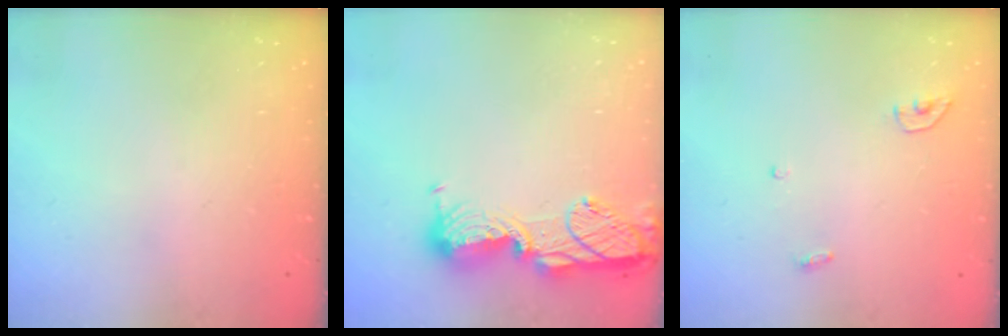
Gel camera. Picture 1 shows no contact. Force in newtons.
{"total": 16.3, "press": 15.3, "slide": 5.7}
{"total": 3.4, "press": 3.3, "slide": 0.3}